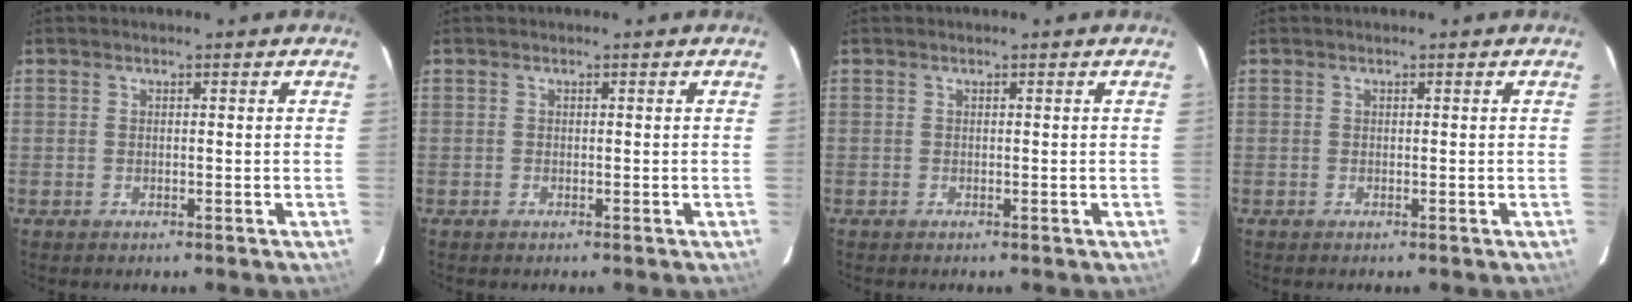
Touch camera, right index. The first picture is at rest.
{"total": 0.0}
{"total": 0.0}
{"total": 0.0}